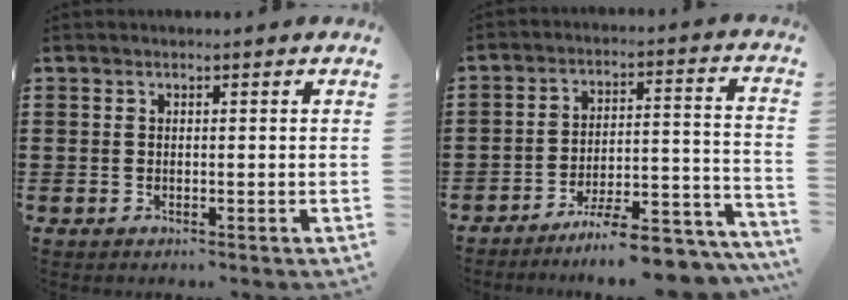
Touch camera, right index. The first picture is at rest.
{"total": 9.1, "force": [-8.0, 1.0, 4.1], "torque": [-0.052, 0.024, -0.149]}